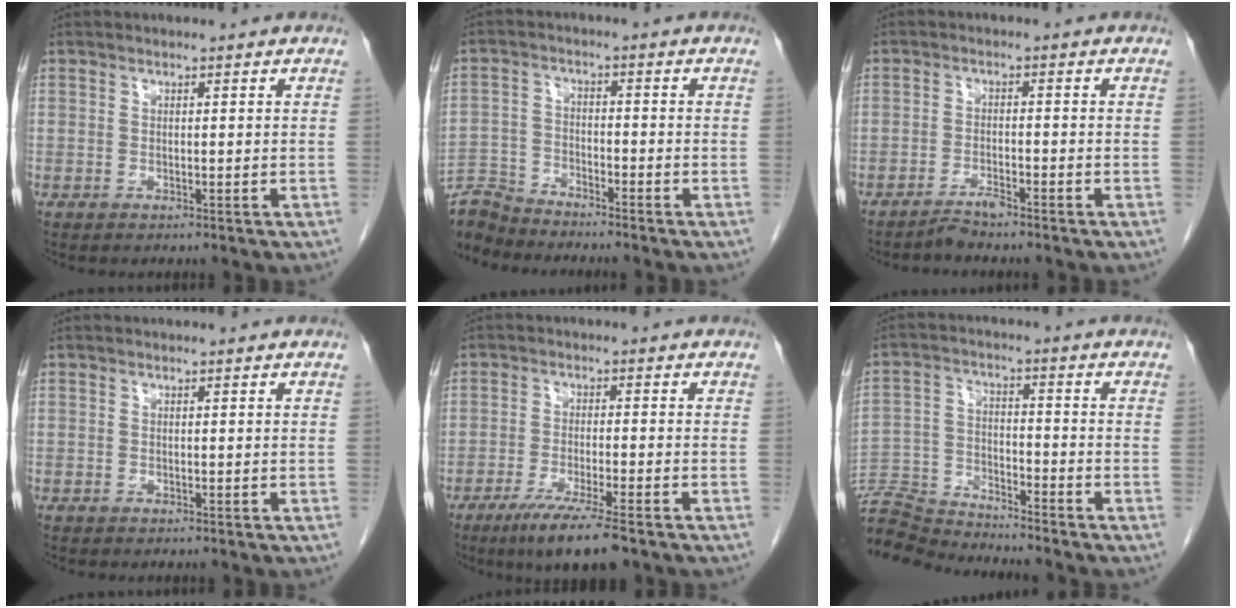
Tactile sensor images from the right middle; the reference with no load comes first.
{"total": 7.4, "force": [-7.4, 0.5, -0.1], "torque": [-0.004, 0.002, -0.145]}
{"total": 2.3, "force": [-2.2, -0.1, 0.7], "torque": [-0.015, -0.006, -0.041]}
{"total": 0.0}
{"total": 8.4, "force": [-5.8, 0.1, 6.1], "torque": [-0.105, -0.023, -0.095]}
{"total": 9.7, "force": [-9.7, -0.7, -0.2], "torque": [-0.005, 0.010, -0.184]}